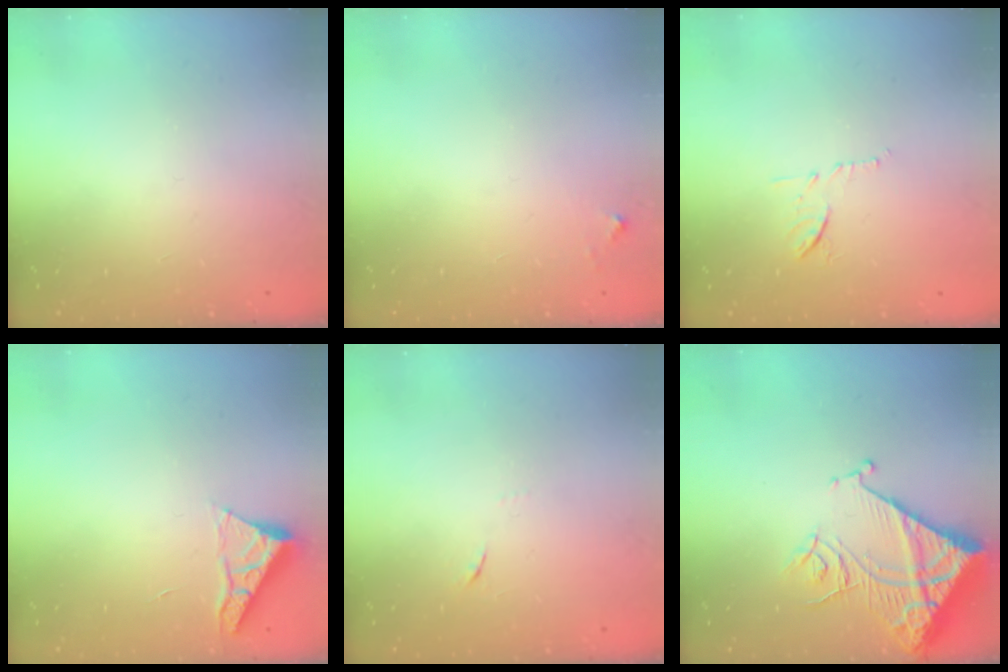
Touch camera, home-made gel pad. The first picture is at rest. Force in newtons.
{"total": 2.8, "press": 2.8, "slide": 0.2}
{"total": 7.8, "press": 7.8, "slide": 0.3}
{"total": 5.3, "press": 5.3, "slide": 0.5}
{"total": 5.2, "press": 5.1, "slide": 0.7}
{"total": 14.6, "press": 14.5, "slide": 1.6}